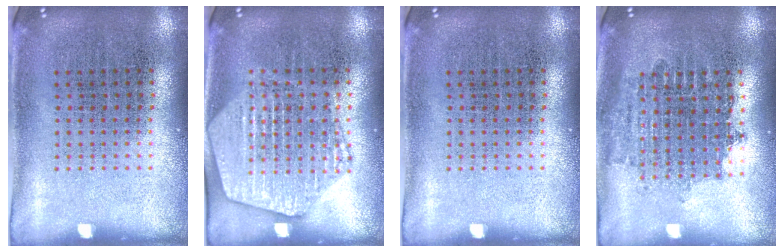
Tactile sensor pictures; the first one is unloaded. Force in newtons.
{"total": 1.9, "press": 1.9, "slide": 0.2}
{"total": 0.0}
{"total": 1.8, "press": 1.4, "slide": 1.1}